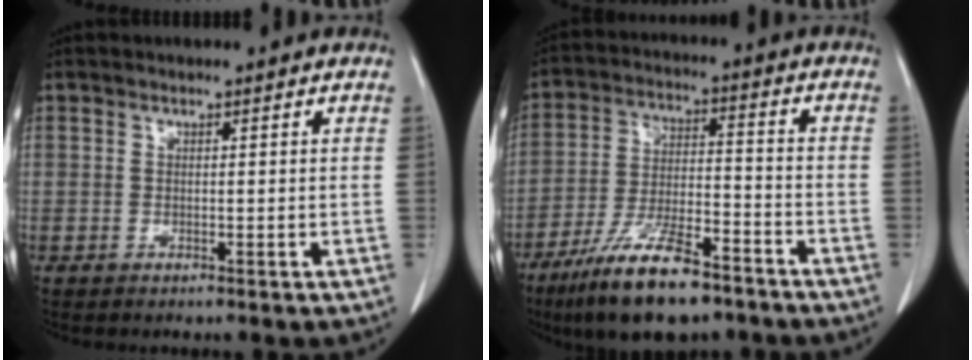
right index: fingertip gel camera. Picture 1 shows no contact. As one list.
[{"total": 15.3, "force": [-10.6, 4.1, 10.3], "torque": [-0.205, -0.019, -0.189]}]